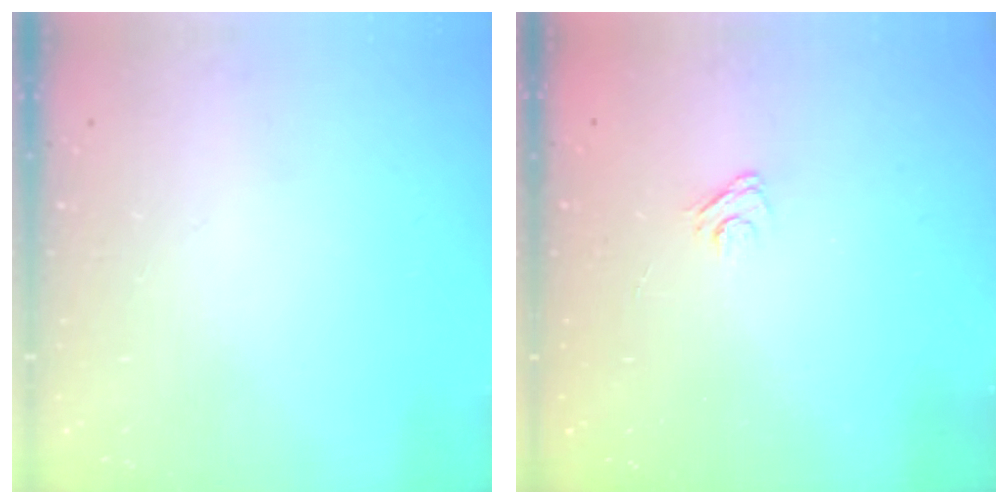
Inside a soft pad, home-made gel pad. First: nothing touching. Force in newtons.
{"total": 3.1, "press": 2.8, "slide": 1.3}